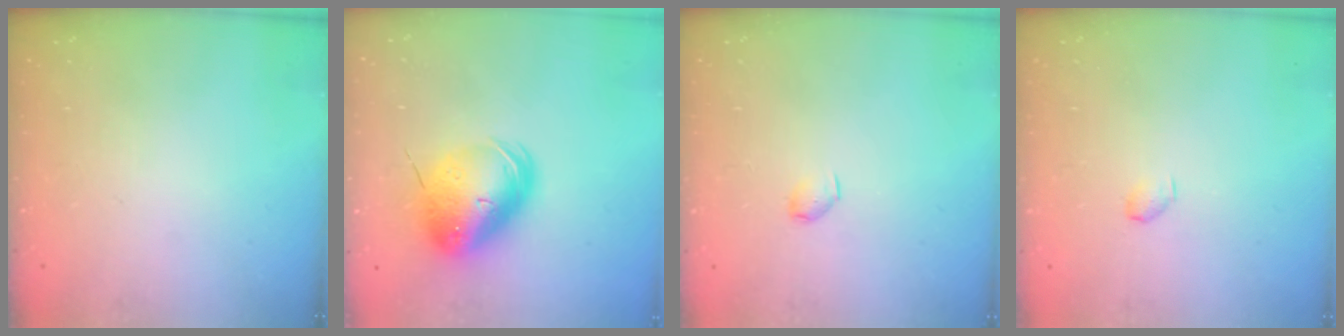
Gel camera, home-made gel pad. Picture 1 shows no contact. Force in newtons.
{"total": 12.3, "press": 12.1, "slide": 2.2}
{"total": 2.9, "press": 2.9, "slide": 0.5}
{"total": 2.9, "press": 2.9, "slide": 0.5}